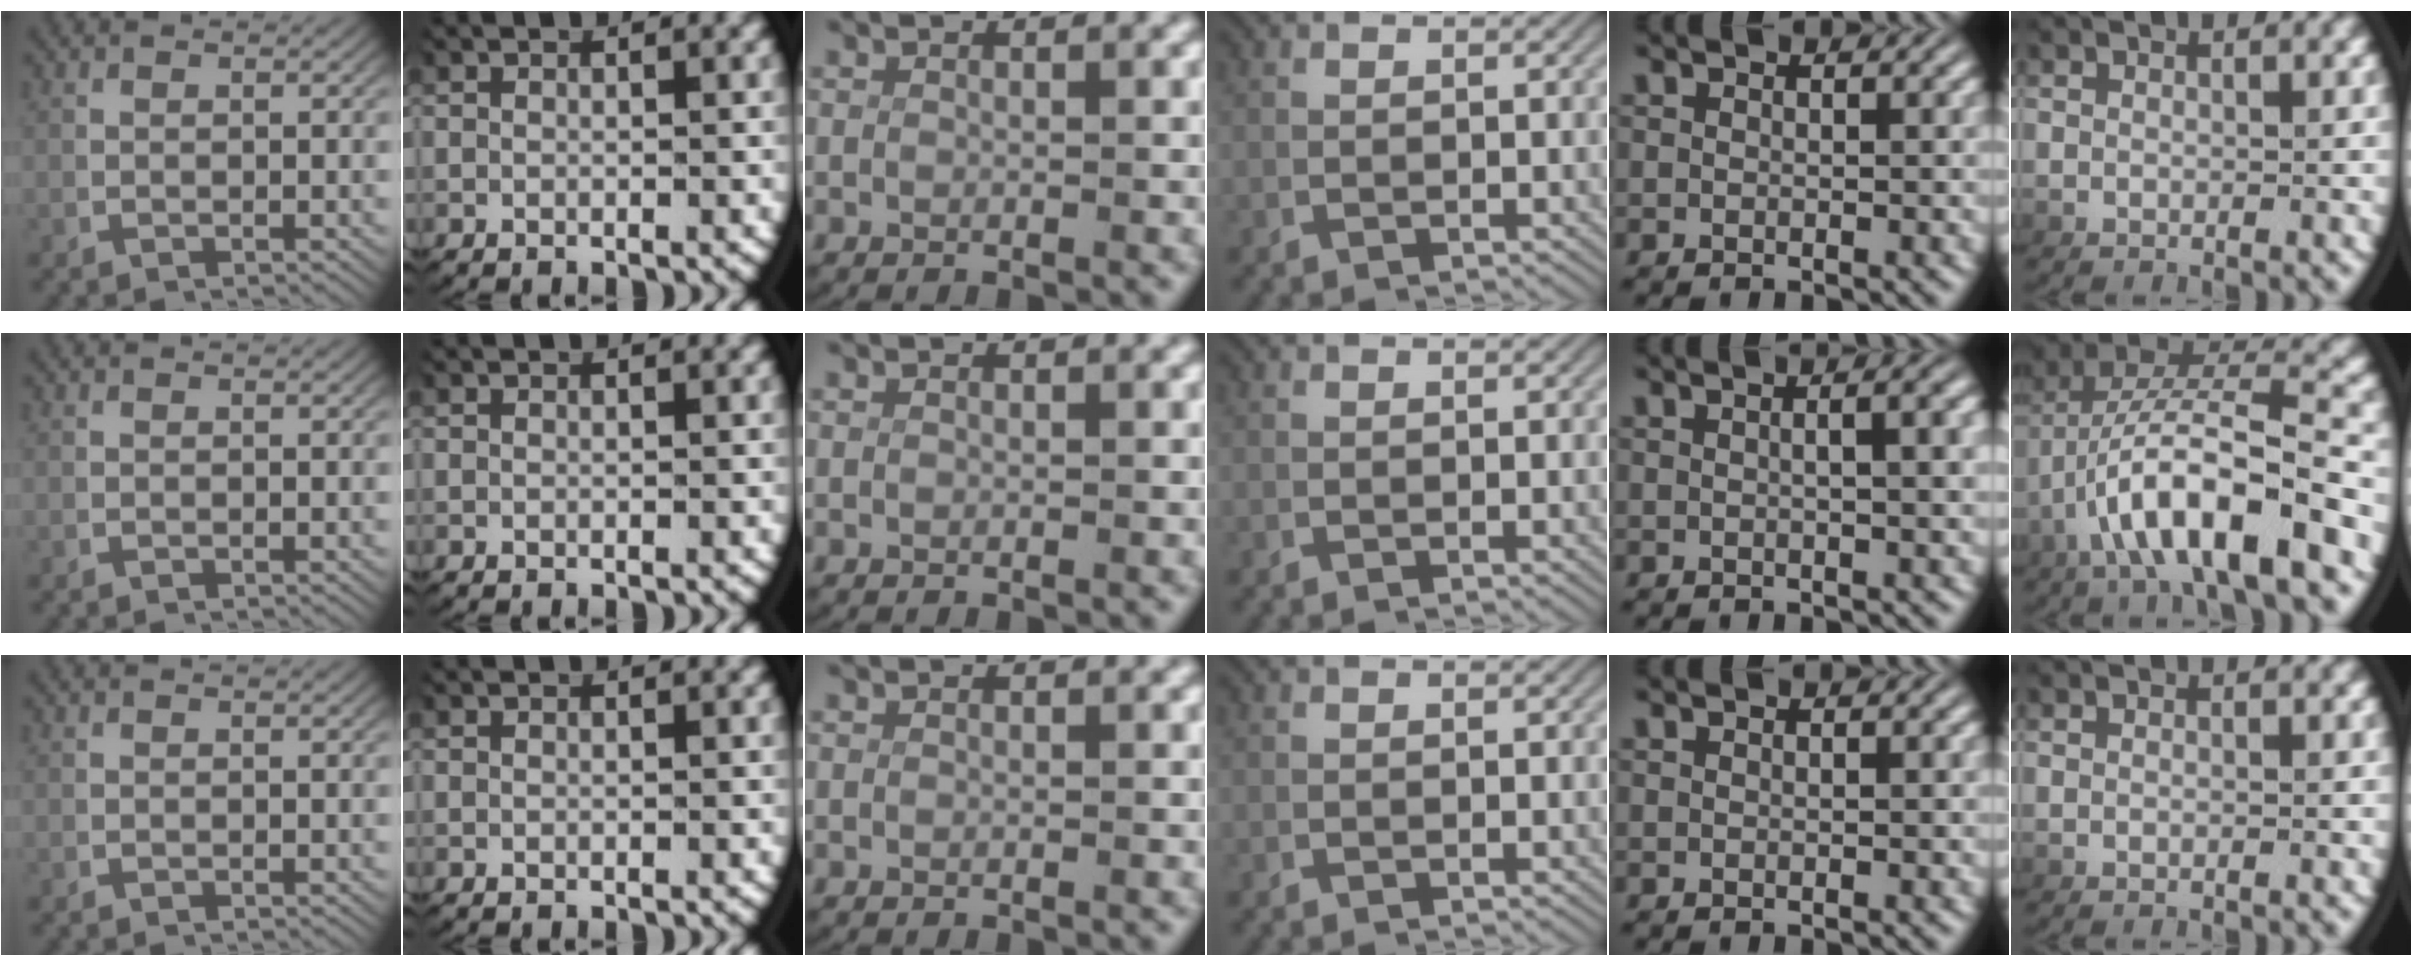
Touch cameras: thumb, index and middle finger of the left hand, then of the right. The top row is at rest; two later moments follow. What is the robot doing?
{"motion": "lift_and_place", "object": "ribbon"}